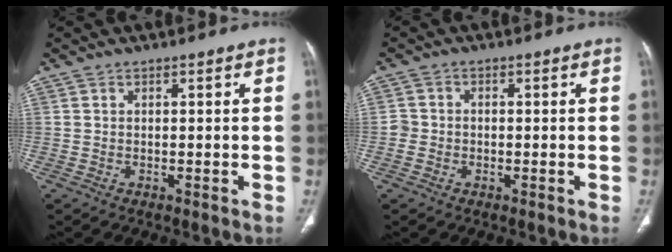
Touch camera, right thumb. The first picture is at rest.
{"total": 2.4, "force": [-0.5, 2.3, 0.6], "torque": [0.004, 0.011, -0.016]}